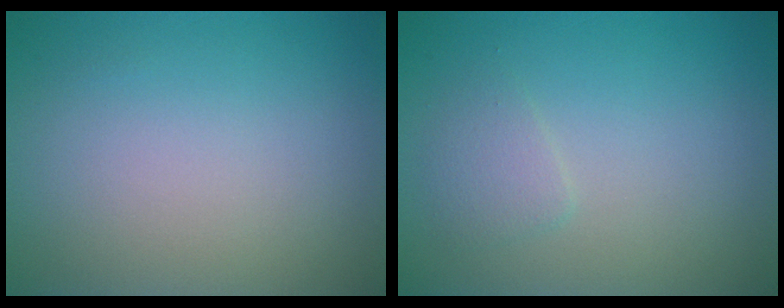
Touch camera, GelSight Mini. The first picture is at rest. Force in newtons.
{"total": 1.3, "press": 1.3, "slide": 0.1}